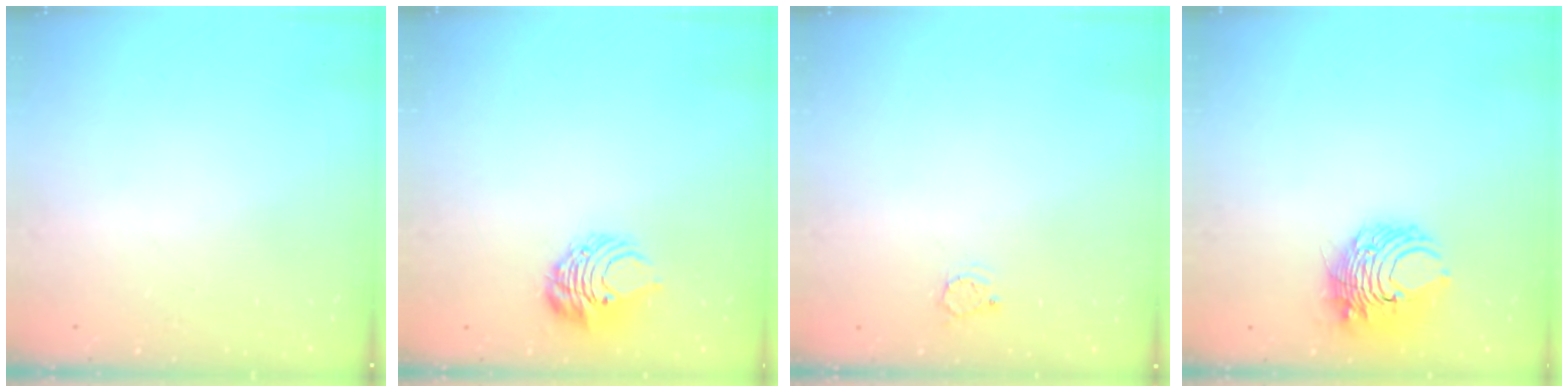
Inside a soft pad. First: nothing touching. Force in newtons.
{"total": 8.2, "press": 8.2, "slide": 0.8}
{"total": 3.6, "press": 3.6, "slide": 0.1}
{"total": 8.4, "press": 8.3, "slide": 1.2}